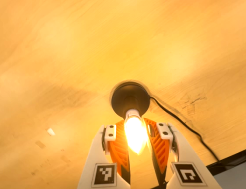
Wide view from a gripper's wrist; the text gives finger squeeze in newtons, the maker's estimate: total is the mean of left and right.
{"total": 12.0, "left": 11.2, "right": 12.9}